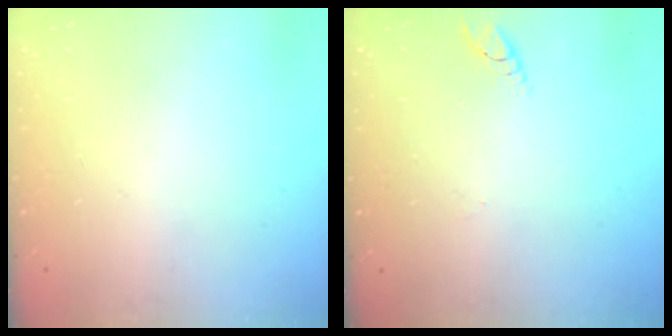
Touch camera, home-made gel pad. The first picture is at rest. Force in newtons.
{"total": 2.7, "press": 2.7, "slide": 0.3}